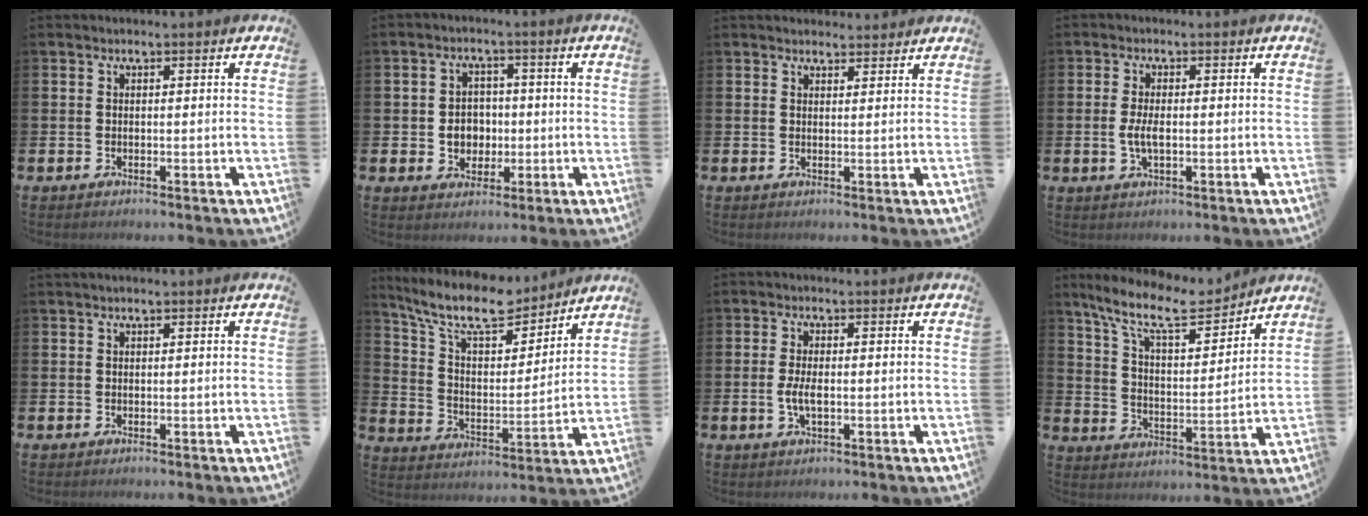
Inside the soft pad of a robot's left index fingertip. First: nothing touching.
{"total": 4.1, "force": [-0.3, 3.6, 1.8], "torque": [-0.024, 0.002, -0.016]}
{"total": 2.3, "force": [2.2, 0.7, 0.0], "torque": [0.007, -0.010, 0.039]}
{"total": 3.0, "force": [-0.3, 1.3, 2.7], "torque": [-0.051, -0.003, -0.010]}
{"total": 0.6, "force": [0.4, 0.1, 0.4], "torque": [0.000, 0.000, 0.005]}
{"total": 11.2, "force": [9.7, 3.2, 4.5], "torque": [-0.113, -0.060, 0.168]}
{"total": 2.9, "force": [-0.3, 1.2, 2.6], "torque": [-0.042, -0.001, -0.008]}
{"total": 11.0, "force": [9.7, 2.6, 4.7], "torque": [-0.117, -0.056, 0.168]}